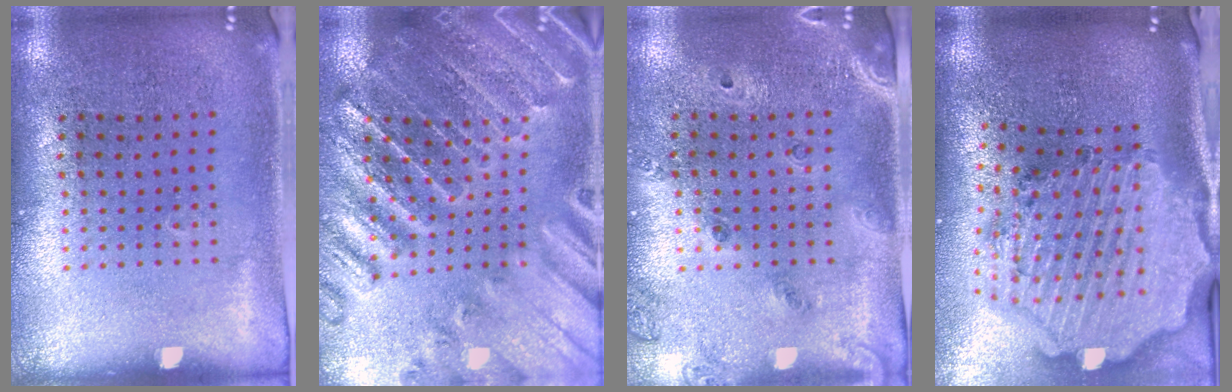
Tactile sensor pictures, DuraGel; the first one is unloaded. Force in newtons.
{"total": 2.0, "press": 2.0, "slide": 0.1}
{"total": 1.5, "press": 1.3, "slide": 0.7}
{"total": 4.1, "press": 3.4, "slide": 2.3}